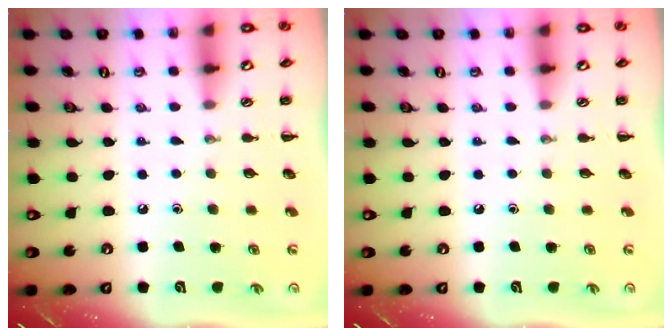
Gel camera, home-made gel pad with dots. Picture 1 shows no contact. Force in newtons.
{"total": 0.0}